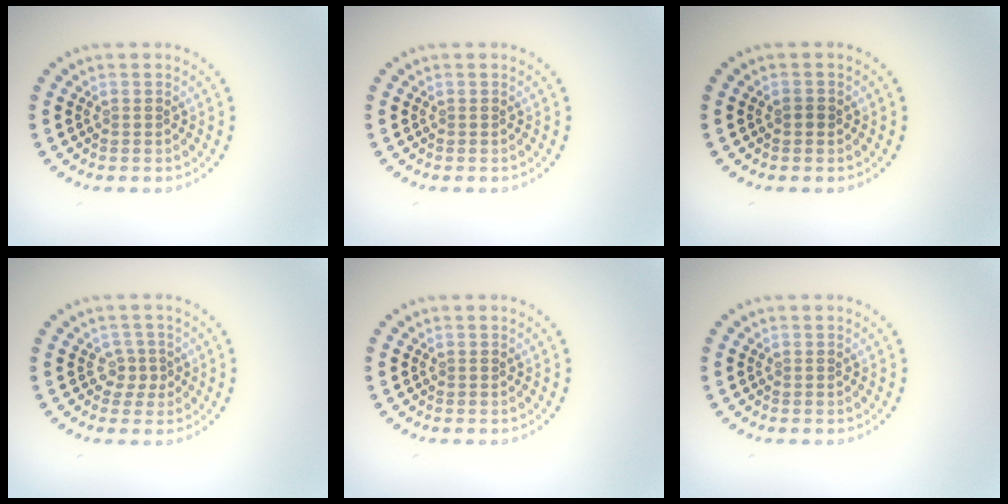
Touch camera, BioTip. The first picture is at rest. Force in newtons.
{"total": 0.0}
{"total": 0.7, "press": 0.7, "slide": 0.1}
{"total": 1.7, "press": 1.2, "slide": 1.3}
{"total": 0.0}
{"total": 0.0}